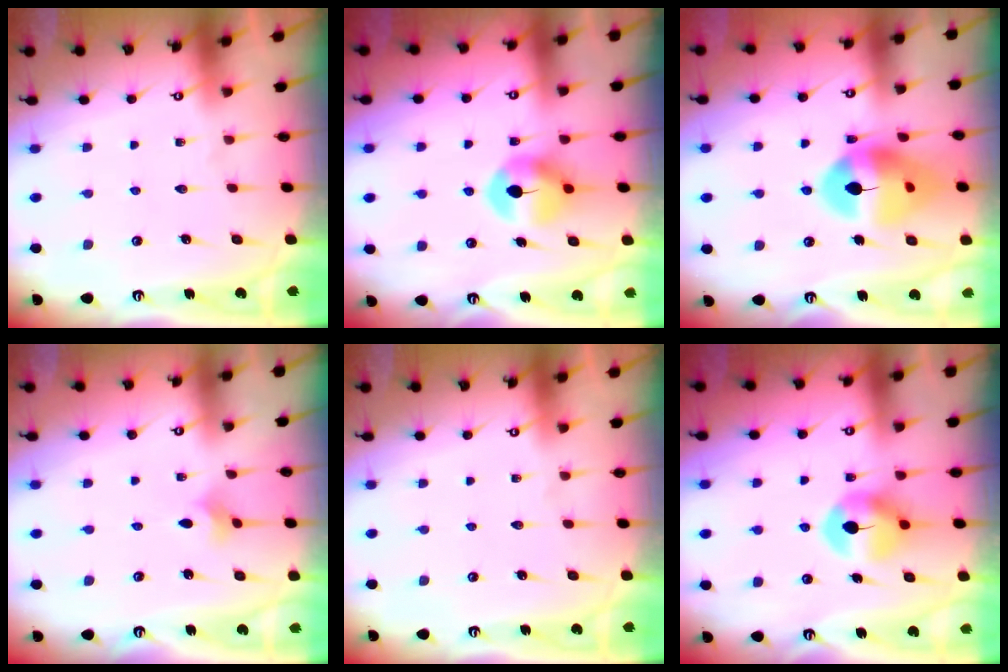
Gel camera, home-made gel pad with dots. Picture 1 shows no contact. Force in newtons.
{"total": 7.8, "press": 7.7, "slide": 0.4}
{"total": 14.2, "press": 14.1, "slide": 1.5}
{"total": 2.1, "press": 2.0, "slide": 0.5}
{"total": 0.0}
{"total": 7.8, "press": 7.7, "slide": 0.4}